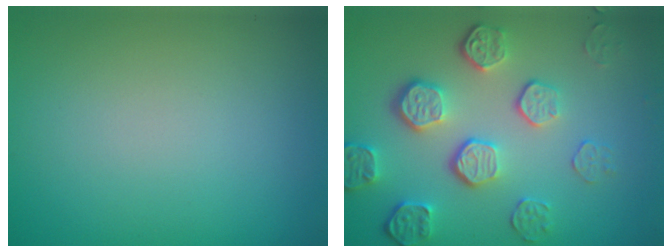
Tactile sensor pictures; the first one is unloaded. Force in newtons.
{"total": 5.4, "press": 4.0, "slide": 3.6}